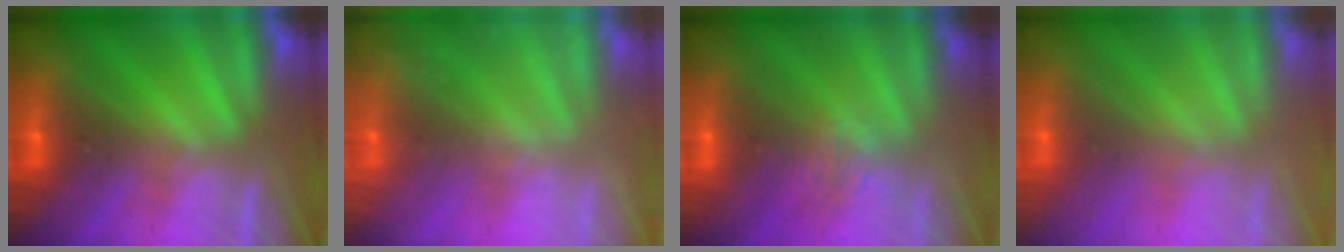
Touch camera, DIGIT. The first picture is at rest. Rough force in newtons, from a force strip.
{"total": 7.7}
{"total": 2.8}
{"total": 2.4}